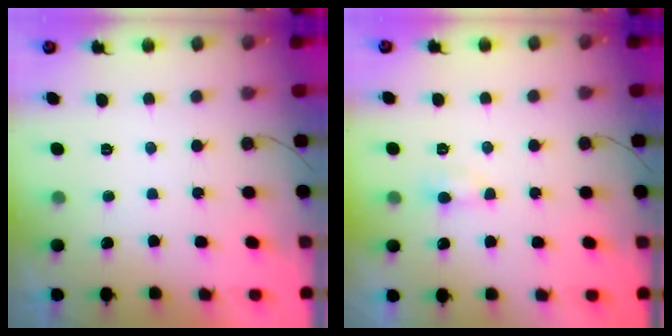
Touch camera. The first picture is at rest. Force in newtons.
{"total": 3.5, "press": 3.5, "slide": 0.5}